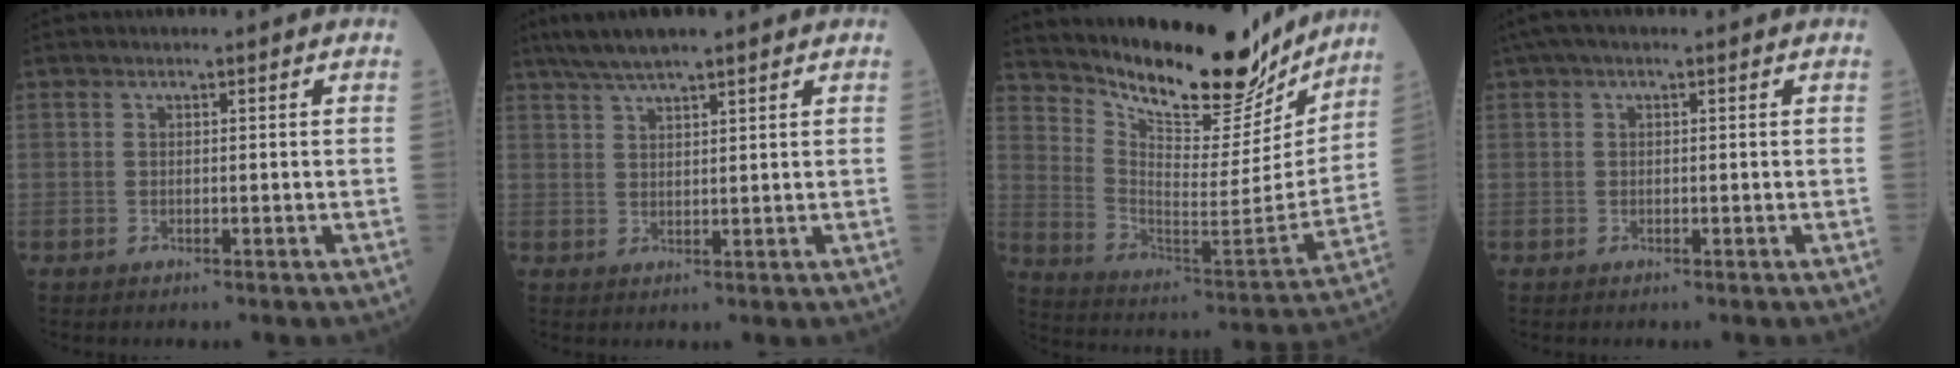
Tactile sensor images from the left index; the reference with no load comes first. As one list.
[{"total": 6.1, "force": [4.8, 0.6, 3.7], "torque": [-0.068, 0.027, 0.087]}, {"total": 20.2, "force": [17.9, 5.0, 7.9], "torque": [-0.135, -0.041, 0.275]}, {"total": 3.0, "force": [1.6, 1.0, 2.2], "torque": [-0.048, 0.029, 0.027]}]